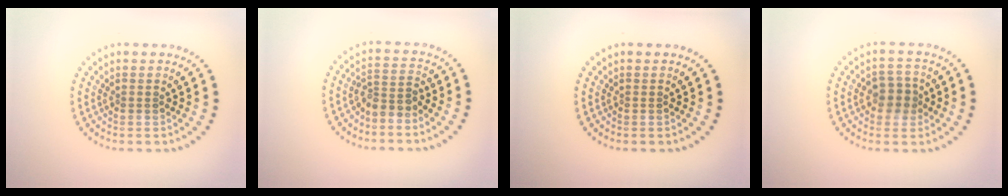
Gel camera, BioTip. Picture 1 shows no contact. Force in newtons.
{"total": 2.3, "press": 1.8, "slide": 1.4}
{"total": 0.0}
{"total": 2.6, "press": 2.5, "slide": 0.8}